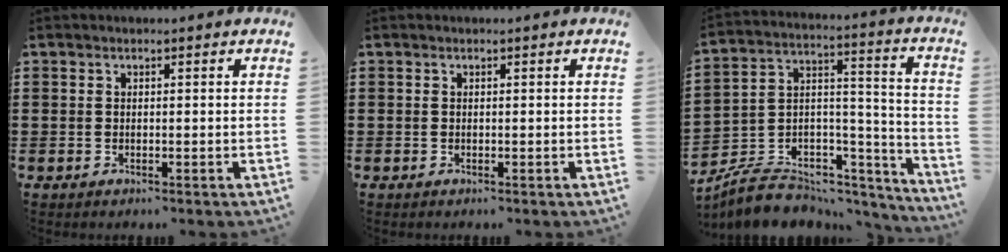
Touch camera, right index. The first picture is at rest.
{"total": 0.0}
{"total": 6.2, "force": [-4.9, 3.6, 1.4], "torque": [-0.027, 0.000, -0.086]}